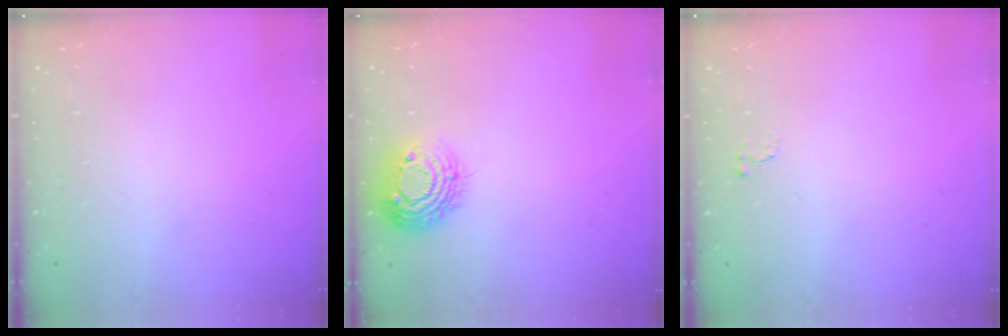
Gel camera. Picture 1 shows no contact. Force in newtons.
{"total": 11.6, "press": 11.6, "slide": 0.9}
{"total": 2.4, "press": 2.4, "slide": 0.2}